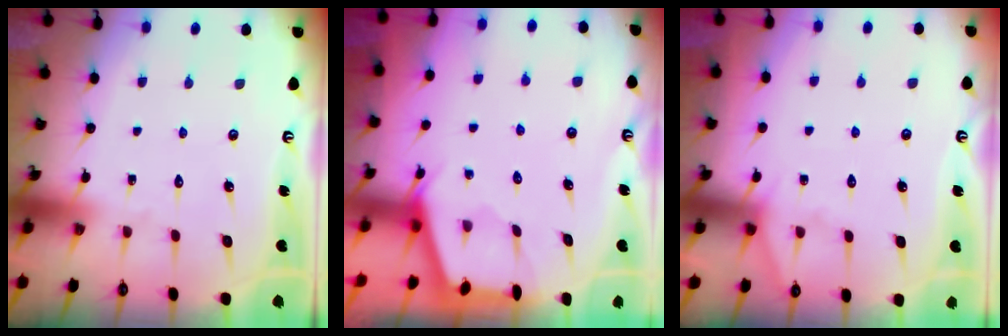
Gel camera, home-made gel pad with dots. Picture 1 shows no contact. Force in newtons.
{"total": 3.4, "press": 3.4, "slide": 0.0}
{"total": 6.1, "press": 6.1, "slide": 0.6}